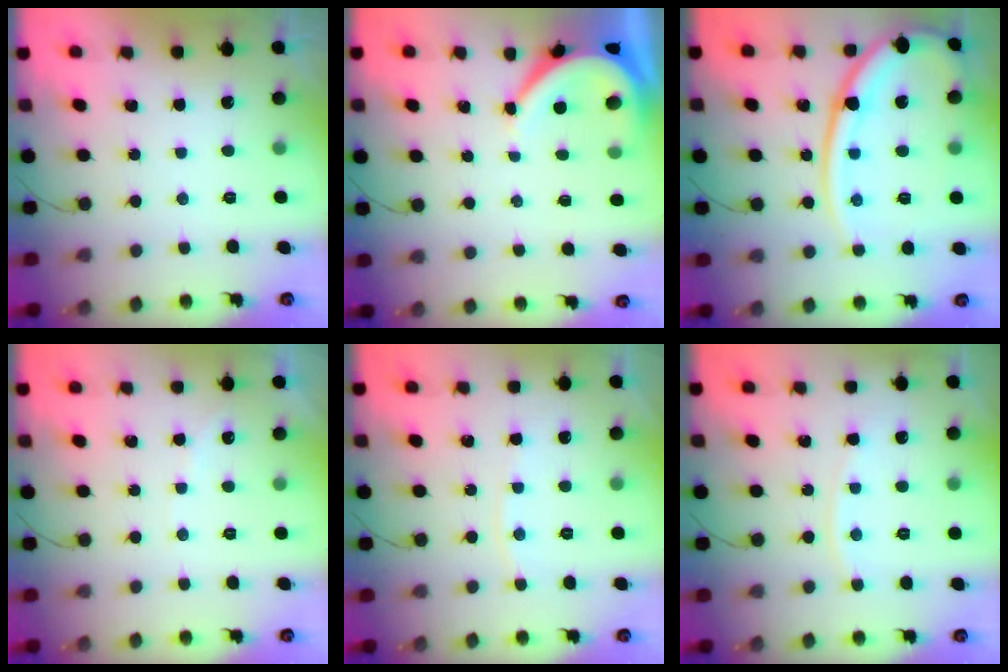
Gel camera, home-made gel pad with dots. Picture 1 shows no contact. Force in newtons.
{"total": 6.7, "press": 6.6, "slide": 0.8}
{"total": 16.8, "press": 16.7, "slide": 1.8}
{"total": 2.8, "press": 2.8, "slide": 0.5}
{"total": 4.6, "press": 4.5, "slide": 0.7}
{"total": 5.2, "press": 5.2, "slide": 0.3}